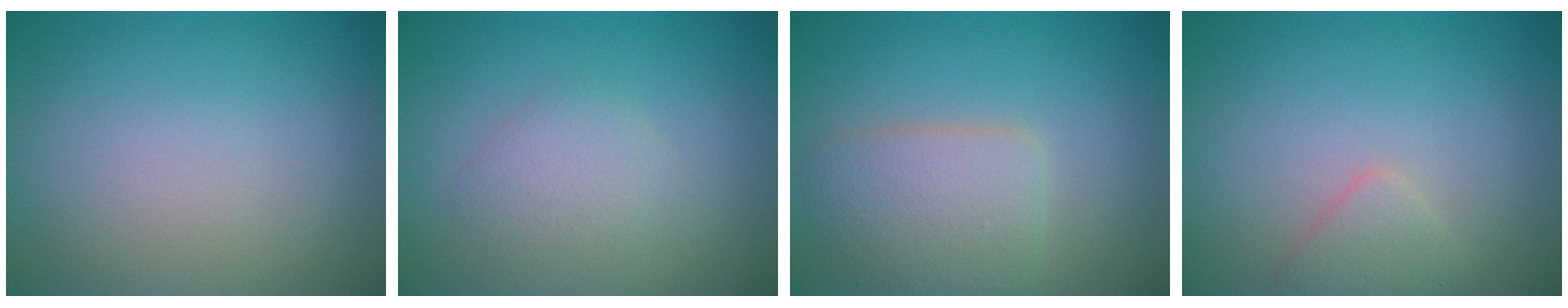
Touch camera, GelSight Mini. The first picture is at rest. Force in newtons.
{"total": 2.1, "press": 2.1, "slide": 0.1}
{"total": 4.0, "press": 4.0, "slide": 0.1}
{"total": 1.7, "press": 1.6, "slide": 0.1}